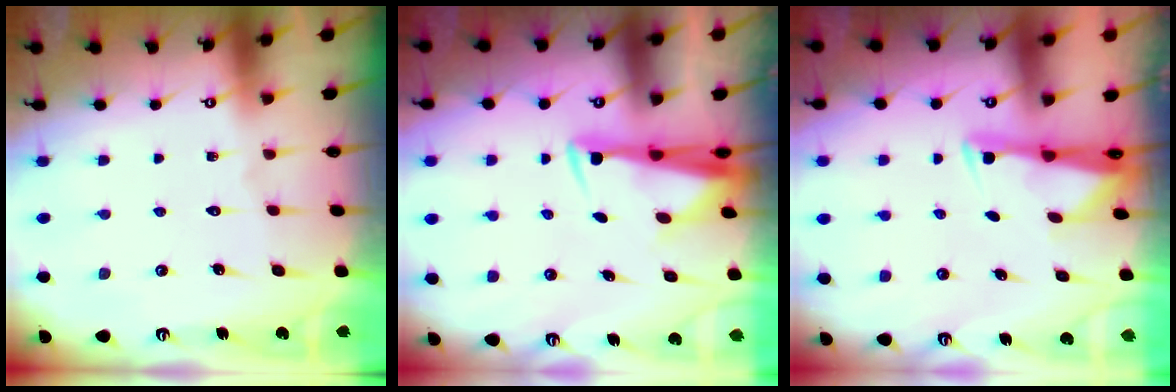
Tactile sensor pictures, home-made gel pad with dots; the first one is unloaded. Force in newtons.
{"total": 3.3, "press": 3.2, "slide": 1.0}
{"total": 2.7, "press": 2.7, "slide": 0.4}